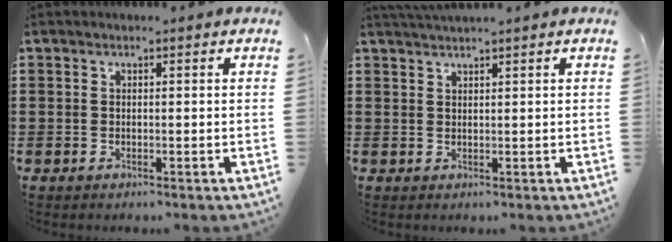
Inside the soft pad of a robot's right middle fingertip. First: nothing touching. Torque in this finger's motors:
{"motor_torque": [0.75, -1.39, 0.11, 0.04]}